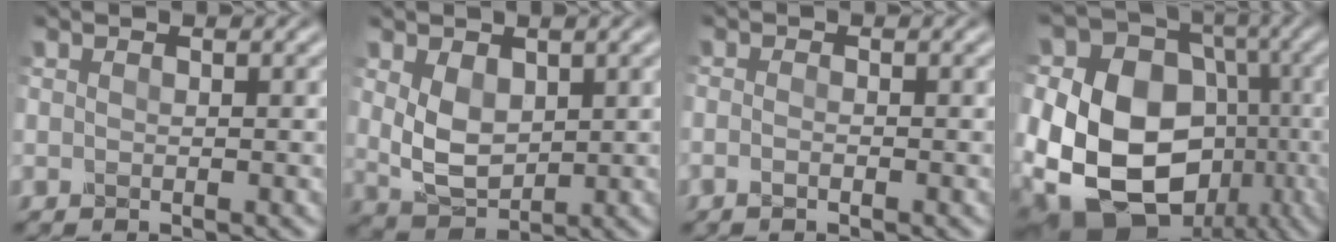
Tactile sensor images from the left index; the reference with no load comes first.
{"total": 3.9, "force": [0.8, 2.8, 2.5], "torque": [-0.068, -0.001, 0.023]}
{"total": 0.9, "force": [-0.7, 0.2, 0.6], "torque": [-0.021, 0.000, -0.013]}
{"total": 18.9, "force": [-3.8, 15.4, 10.3], "torque": [-0.215, -0.006, -0.072]}